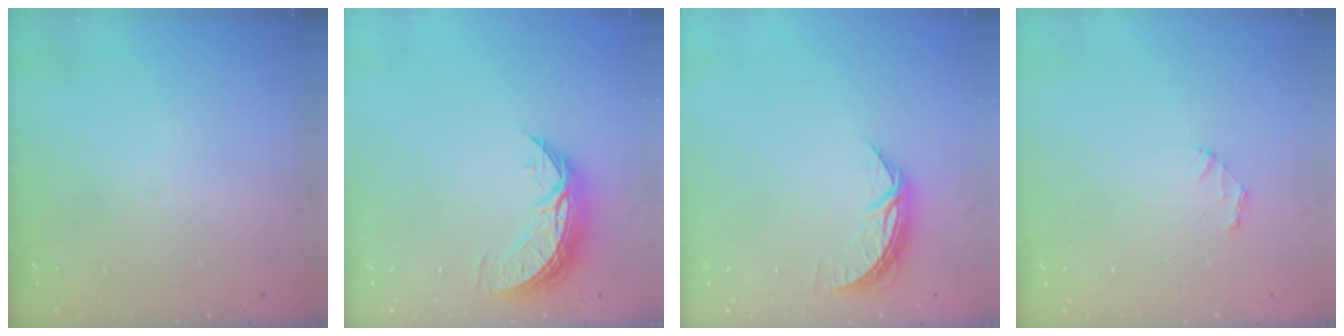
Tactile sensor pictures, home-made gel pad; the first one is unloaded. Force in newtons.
{"total": 8.8, "press": 8.8, "slide": 0.4}
{"total": 7.2, "press": 7.1, "slide": 0.3}
{"total": 1.9, "press": 1.9, "slide": 0.2}